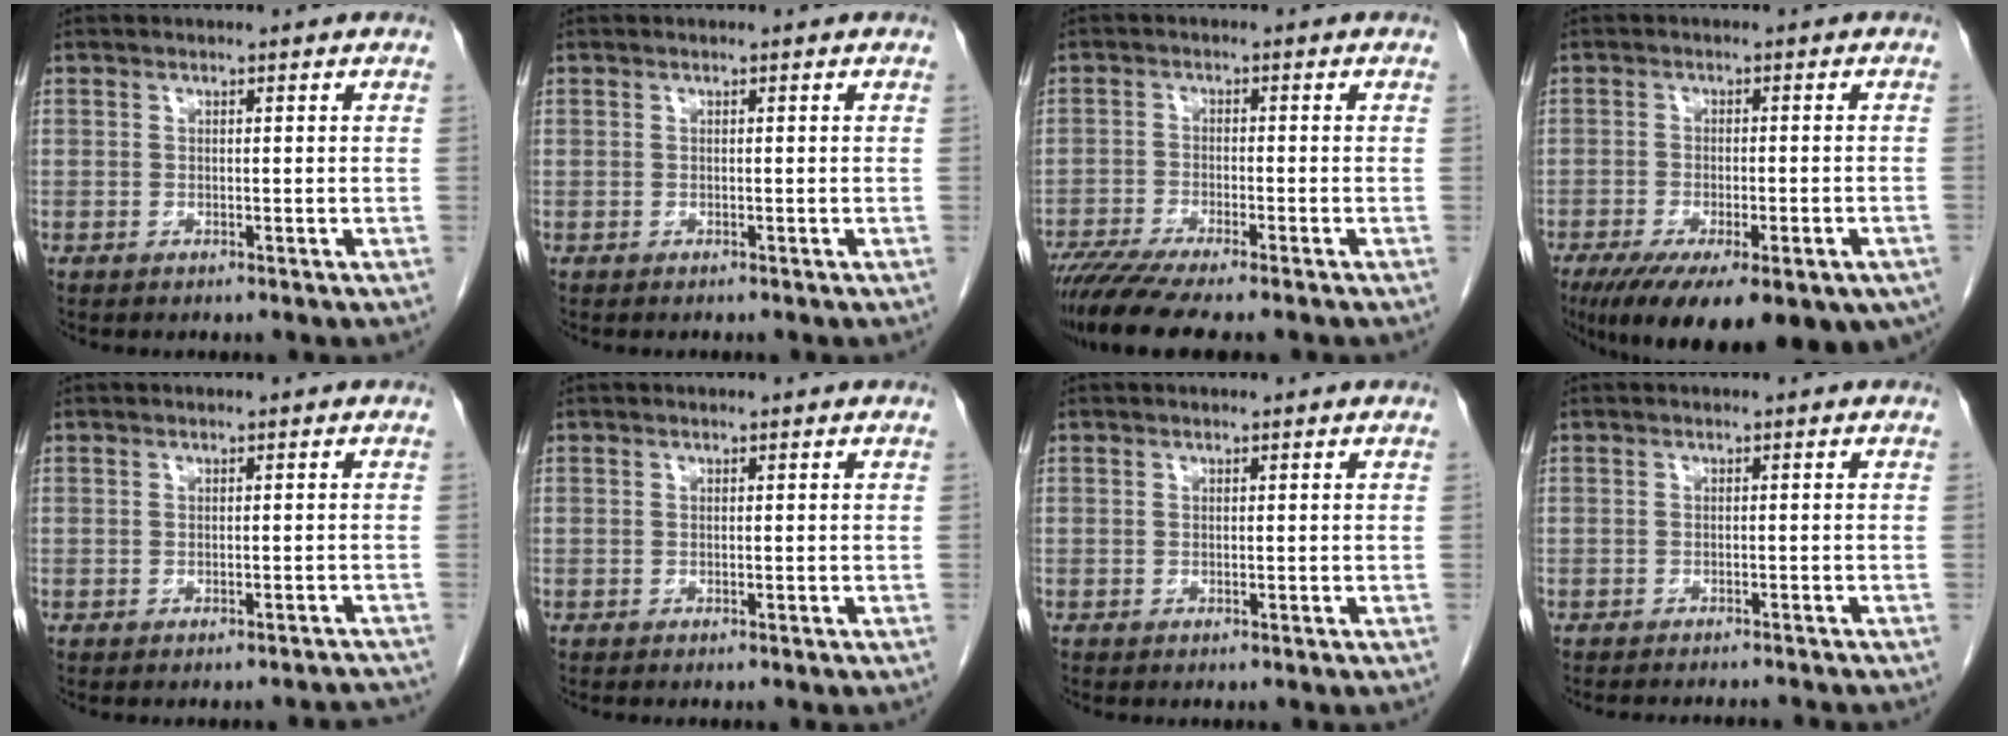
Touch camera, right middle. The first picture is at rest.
{"total": 0.0}
{"total": 9.9, "force": [-8.2, 0.3, 5.6], "torque": [-0.092, -0.023, -0.135]}
{"total": 21.1, "force": [-13.9, 6.2, 14.7], "torque": [-0.195, -0.040, -0.180]}
{"total": 4.3, "force": [-4.1, 0.7, 0.9], "torque": [-0.007, -0.006, -0.041]}
{"total": 0.6, "force": [-0.5, -0.1, 0.3], "torque": [-0.005, -0.002, -0.005]}
{"total": 0.0}
{"total": 6.8, "force": [-6.4, 0.3, 2.1], "torque": [-0.023, -0.013, -0.079]}